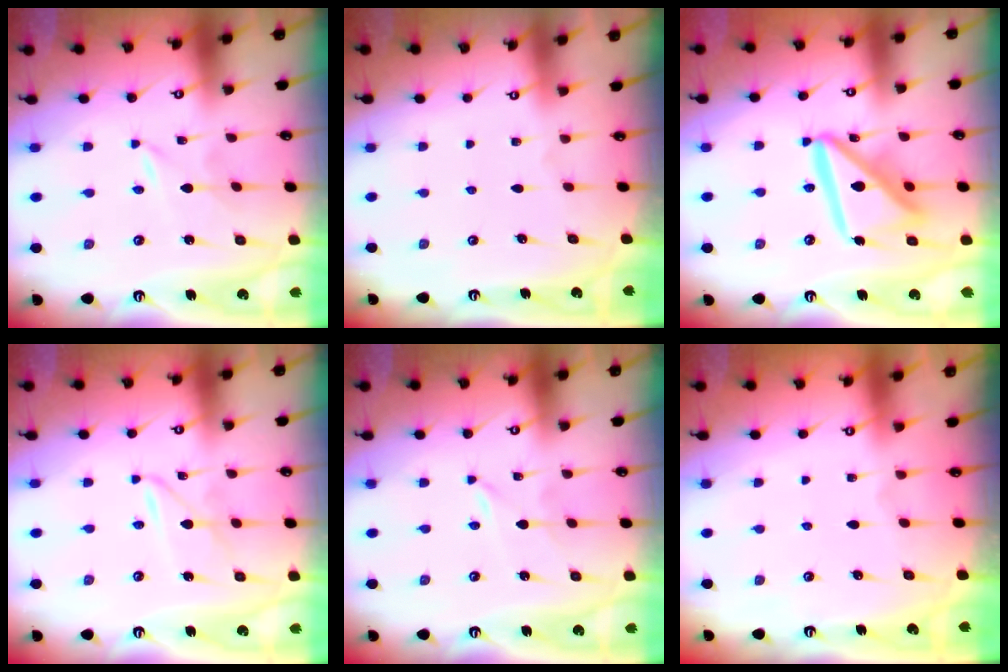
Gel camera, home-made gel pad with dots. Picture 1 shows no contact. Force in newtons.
{"total": 0.0}
{"total": 17.6, "press": 17.5, "slide": 1.8}
{"total": 3.4, "press": 3.4, "slide": 0.3}
{"total": 0.0}
{"total": 0.6, "press": 0.6, "slide": 0.1}